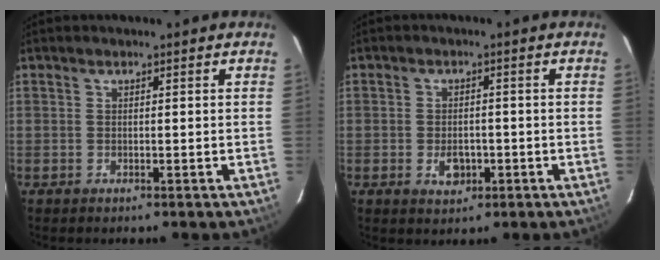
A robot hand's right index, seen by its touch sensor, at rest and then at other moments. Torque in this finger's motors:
{"motor_torque": [0.21, 0.11, 0.05, 0.01]}